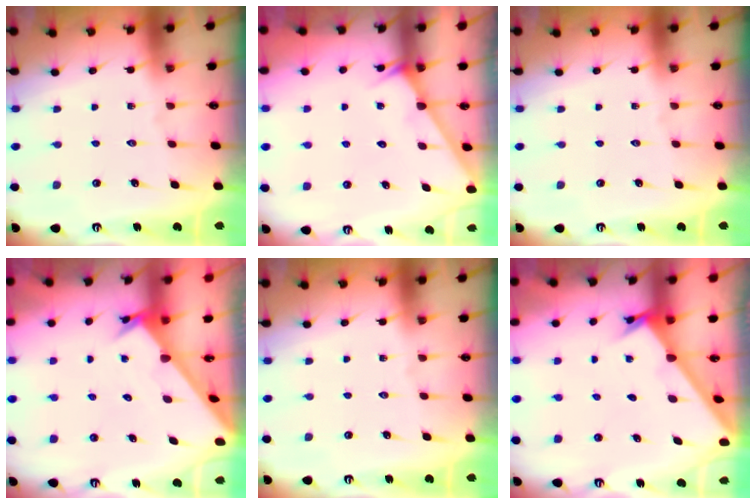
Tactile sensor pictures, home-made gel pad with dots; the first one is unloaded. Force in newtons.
{"total": 3.1, "press": 3.1, "slide": 0.4}
{"total": 0.0}
{"total": 2.4, "press": 2.4, "slide": 0.2}
{"total": 0.0}
{"total": 2.0, "press": 2.0, "slide": 0.1}